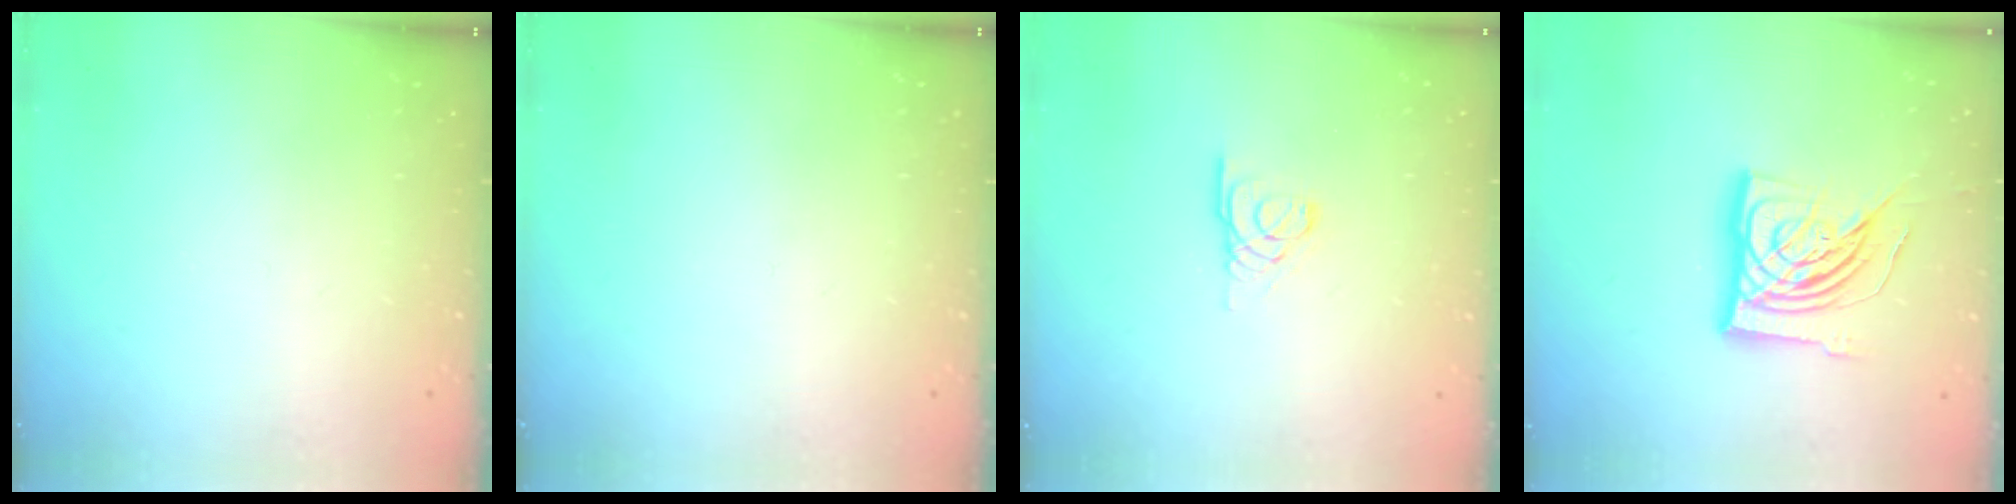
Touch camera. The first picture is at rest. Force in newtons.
{"total": 0.0}
{"total": 3.0, "press": 3.0, "slide": 0.1}
{"total": 18.6, "press": 18.5, "slide": 2.2}